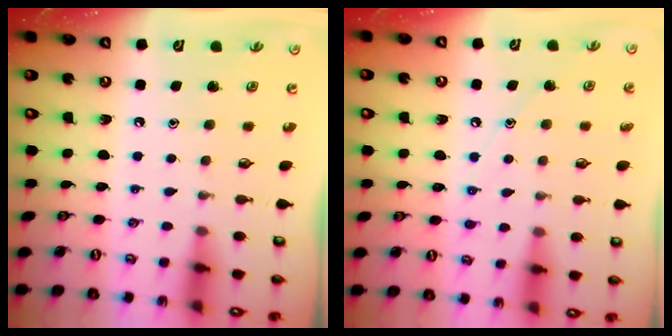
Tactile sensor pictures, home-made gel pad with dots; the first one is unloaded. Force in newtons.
{"total": 5.9, "press": 5.9, "slide": 0.5}